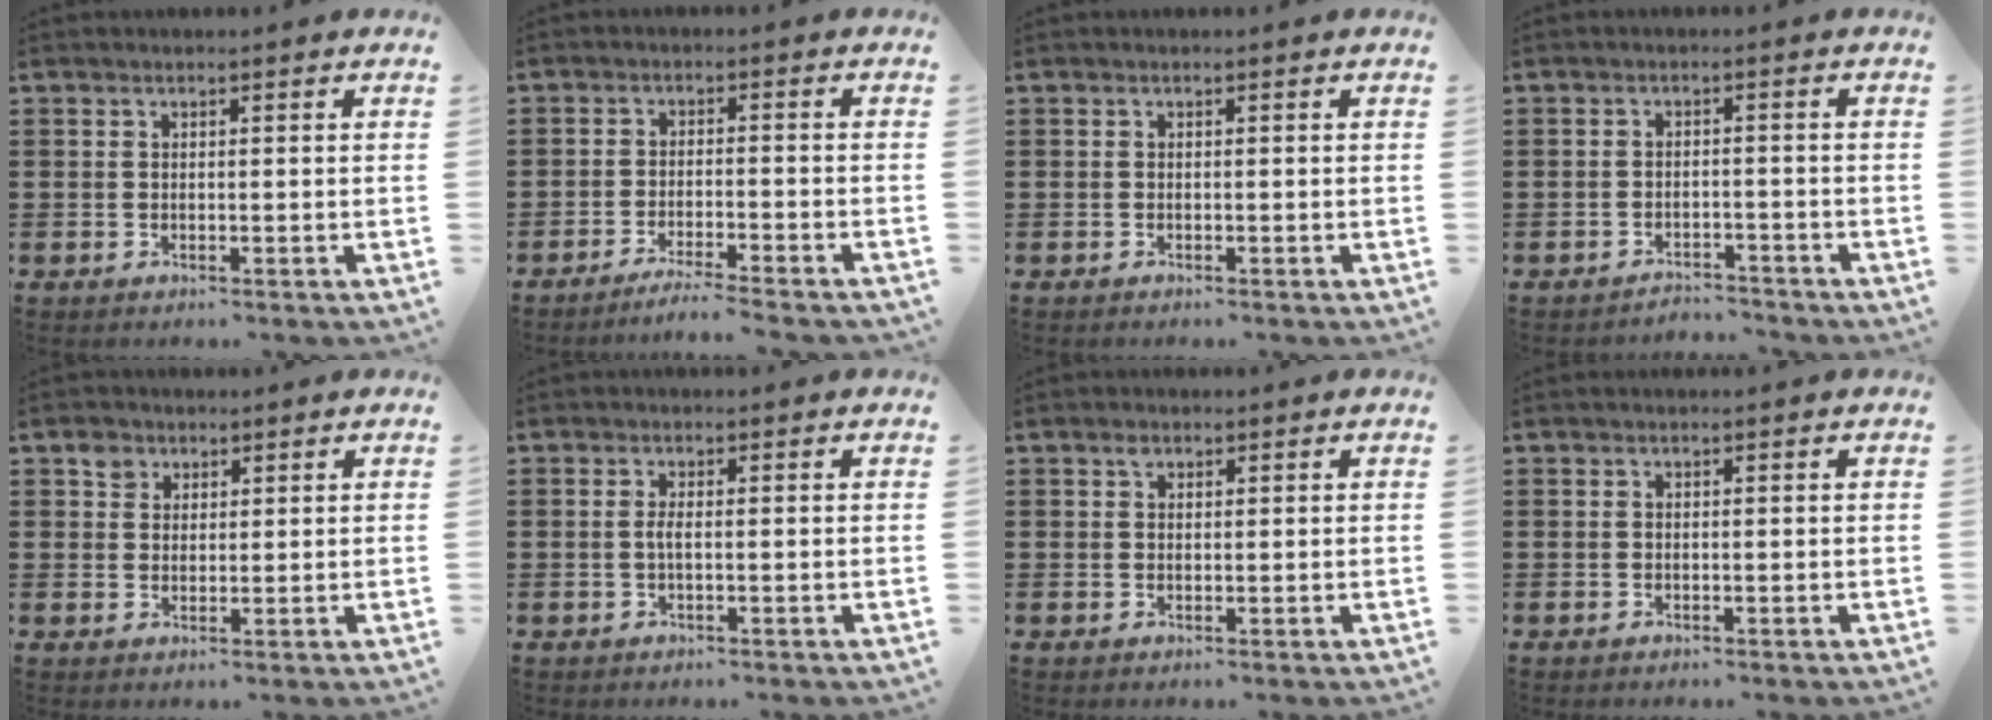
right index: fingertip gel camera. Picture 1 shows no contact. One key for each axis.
{"total": 3.3, "fx": -3.0, "fy": -0.4, "fz": 1.1, "tx": -0.019, "ty": -0.002, "tz": -0.060}
{"total": 0.0}
{"total": 2.4, "fx": -2.4, "fy": 0.2, "fz": -0.1, "tx": -0.007, "ty": 0.000, "tz": -0.053}
{"total": 2.8, "fx": 1.7, "fy": 2.1, "fz": 0.5, "tx": -0.010, "ty": 0.003, "tz": 0.032}
{"total": 1.4, "fx": -0.2, "fy": 0.2, "fz": 1.4, "tx": -0.036, "ty": -0.005, "tz": -0.007}
{"total": 1.1, "fx": 0.7, "fy": 0.7, "fz": 0.5, "tx": -0.005, "ty": -0.002, "tz": 0.012}
{"total": 0.0}